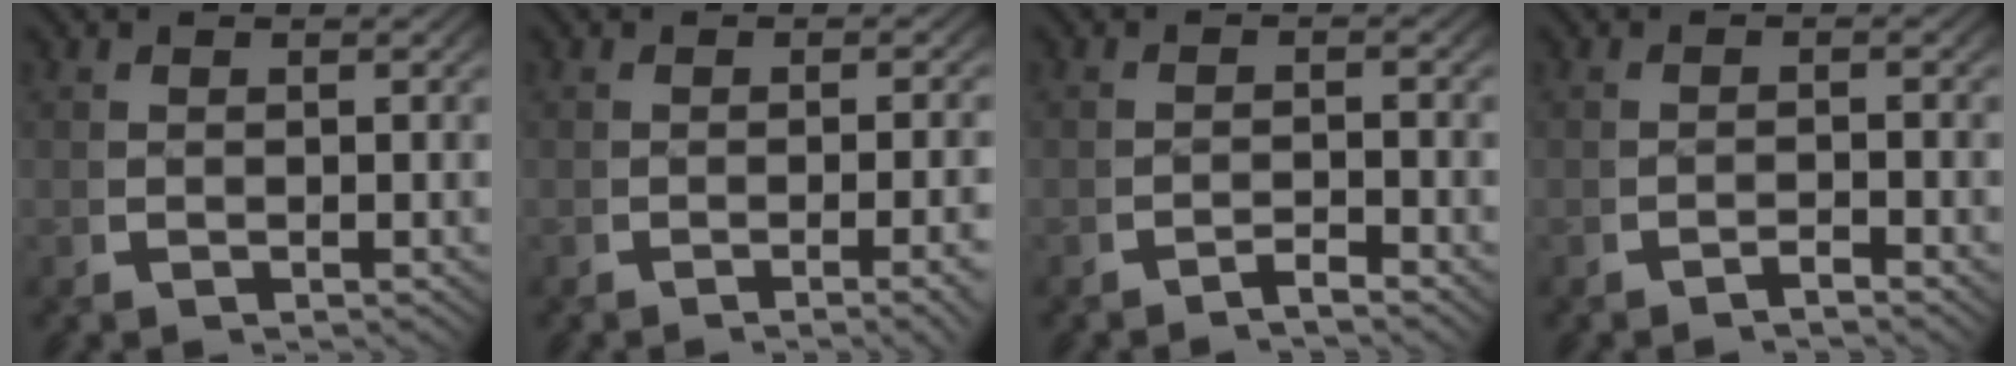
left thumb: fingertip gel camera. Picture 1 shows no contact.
{"total": 2.8, "force": [-1.3, 0.2, 2.5], "torque": [-0.038, 0.004, -0.022]}
{"total": 1.6, "force": [-1.5, -0.1, 0.6], "torque": [-0.004, 0.000, -0.032]}
{"total": 1.3, "force": [-1.2, -0.2, 0.4], "torque": [-0.003, 0.002, -0.027]}